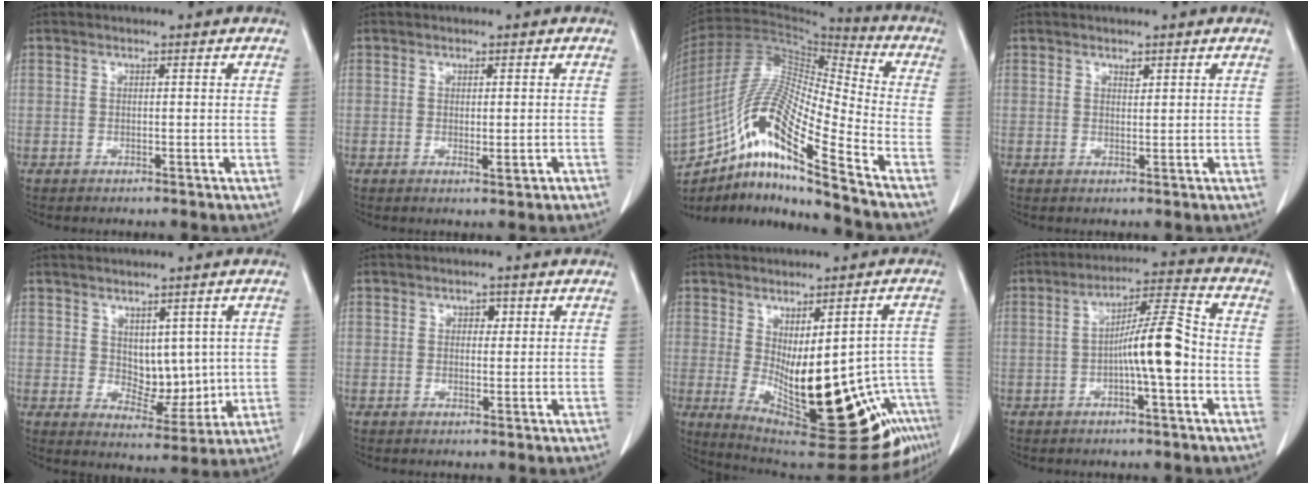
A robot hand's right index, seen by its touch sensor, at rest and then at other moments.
{"total": 1.8, "force": [-0.6, 0.4, 1.7], "torque": [-0.024, -0.006, -0.004]}
{"total": 18.7, "force": [-12.2, 0.7, 14.2], "torque": [-0.289, -0.009, -0.221]}
{"total": 1.5, "force": [1.0, 0.8, 0.7], "torque": [-0.008, -0.005, 0.017]}
{"total": 6.8, "force": [1.1, 4.1, 5.3], "torque": [-0.072, -0.005, 0.034]}
{"total": 1.4, "force": [0.6, 1.0, 0.9], "torque": [-0.010, -0.002, 0.007]}
{"total": 22.2, "force": [-9.0, 6.0, 19.3], "torque": [-0.204, -0.017, -0.107]}
{"total": 9.2, "force": [-1.8, 0.7, 9.0], "torque": [-0.153, 0.020, -0.035]}